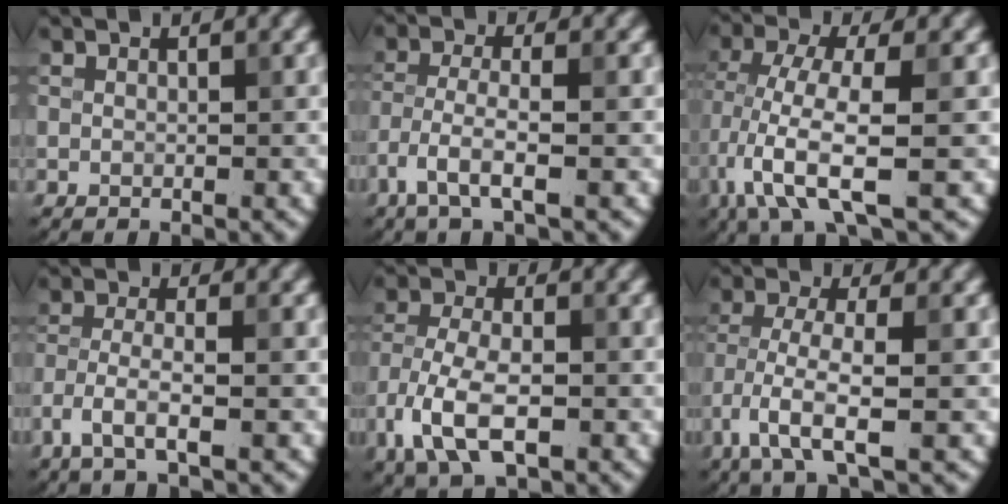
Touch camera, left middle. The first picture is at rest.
{"total": 3.5, "force": [-2.0, 0.8, 2.8], "torque": [-0.060, 0.001, -0.046]}
{"total": 7.5, "force": [-2.6, 2.1, 6.7], "torque": [-0.147, -0.003, -0.055]}
{"total": 3.2, "force": [-1.8, 0.7, 2.6], "torque": [-0.055, 0.001, -0.043]}
{"total": 7.1, "force": [-3.3, 3.5, 5.2], "torque": [-0.111, -0.004, -0.070]}
{"total": 5.0, "force": [-2.4, 1.3, 4.2], "torque": [-0.090, 0.000, -0.053]}